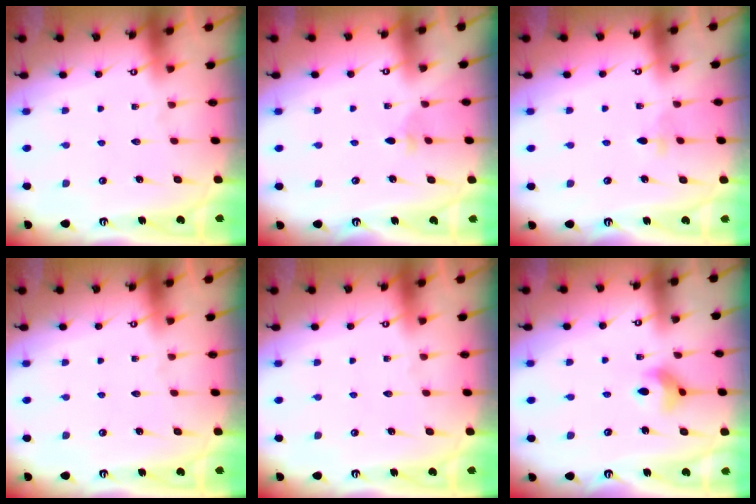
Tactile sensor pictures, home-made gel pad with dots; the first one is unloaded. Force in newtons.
{"total": 2.4, "press": 2.3, "slide": 0.6}
{"total": 3.0, "press": 2.9, "slide": 0.6}
{"total": 0.0}
{"total": 0.0}
{"total": 7.5, "press": 7.4, "slide": 1.0}